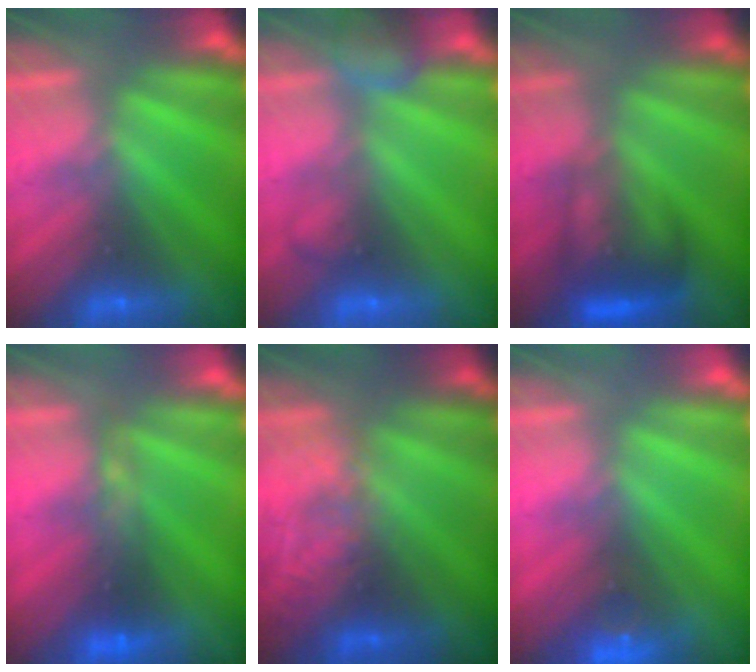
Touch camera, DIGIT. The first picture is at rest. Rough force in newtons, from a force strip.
{"total": 2.6}
{"total": 8.5}
{"total": 4.2}
{"total": 2.1}
{"total": 3.0}